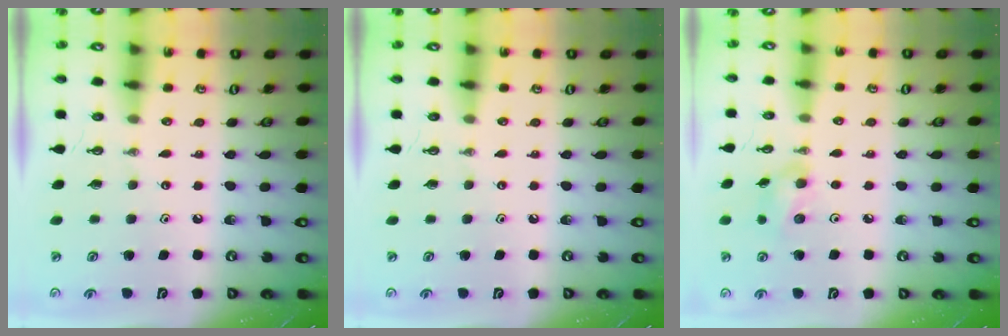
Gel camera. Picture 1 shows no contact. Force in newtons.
{"total": 0.0}
{"total": 7.8, "press": 7.3, "slide": 2.8}